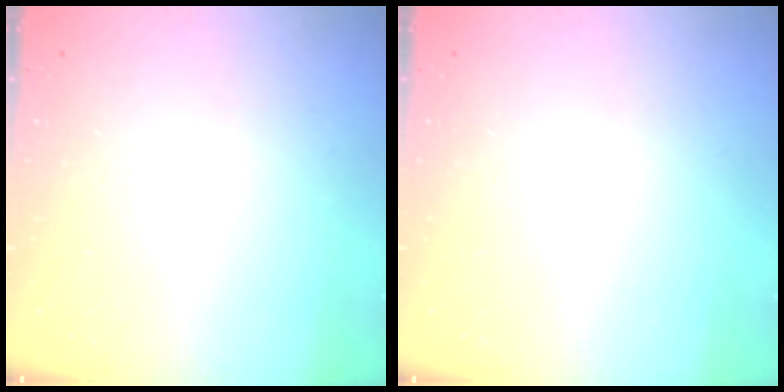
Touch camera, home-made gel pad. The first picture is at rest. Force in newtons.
{"total": 0.0}